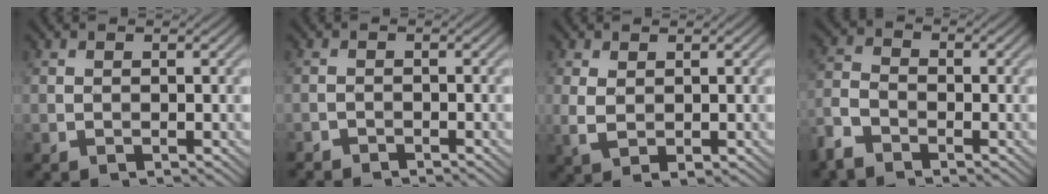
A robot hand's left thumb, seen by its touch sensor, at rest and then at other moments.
{"total": 1.3, "force": [-1.2, 0.2, 0.1], "torque": [0.001, -0.002, -0.025]}
{"total": 2.8, "force": [0.2, 1.5, 2.4], "torque": [-0.064, -0.006, 0.008]}
{"total": 4.5, "force": [-3.3, 2.2, 2.1], "torque": [-0.055, -0.004, -0.084]}